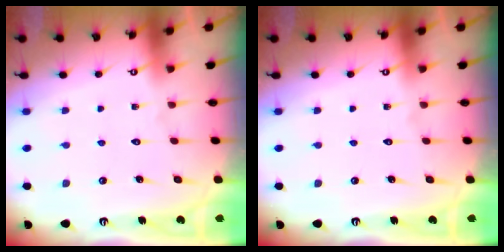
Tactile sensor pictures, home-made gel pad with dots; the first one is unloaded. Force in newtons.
{"total": 0.0}